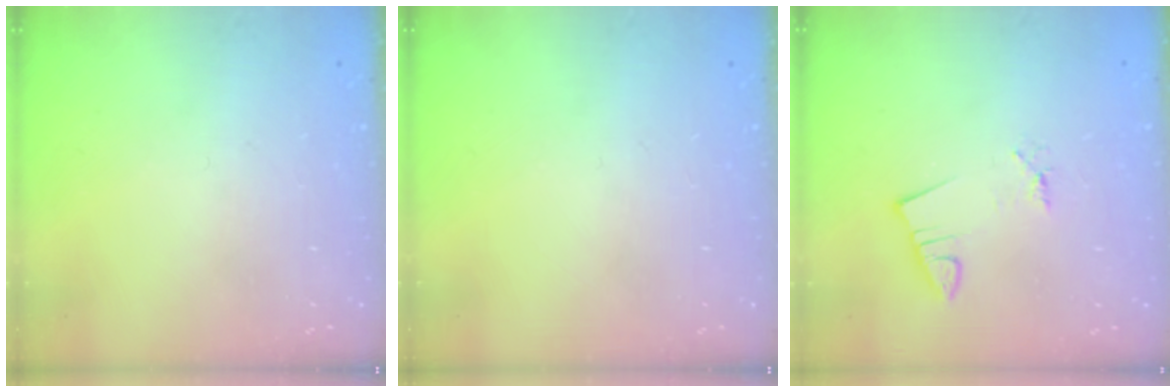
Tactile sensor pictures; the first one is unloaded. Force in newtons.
{"total": 0.0}
{"total": 1.1, "press": 1.1, "slide": 0.0}